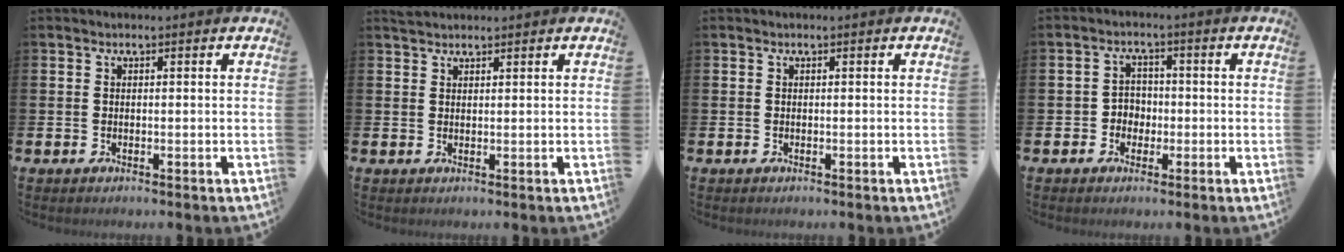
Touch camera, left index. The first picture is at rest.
{"total": 1.5, "force": [1.4, 0.4, 0.1], "torque": [0.007, -0.001, 0.024]}
{"total": 0.0}
{"total": 2.7, "force": [-1.1, 2.4, 0.7], "torque": [-0.015, 0.003, -0.028]}